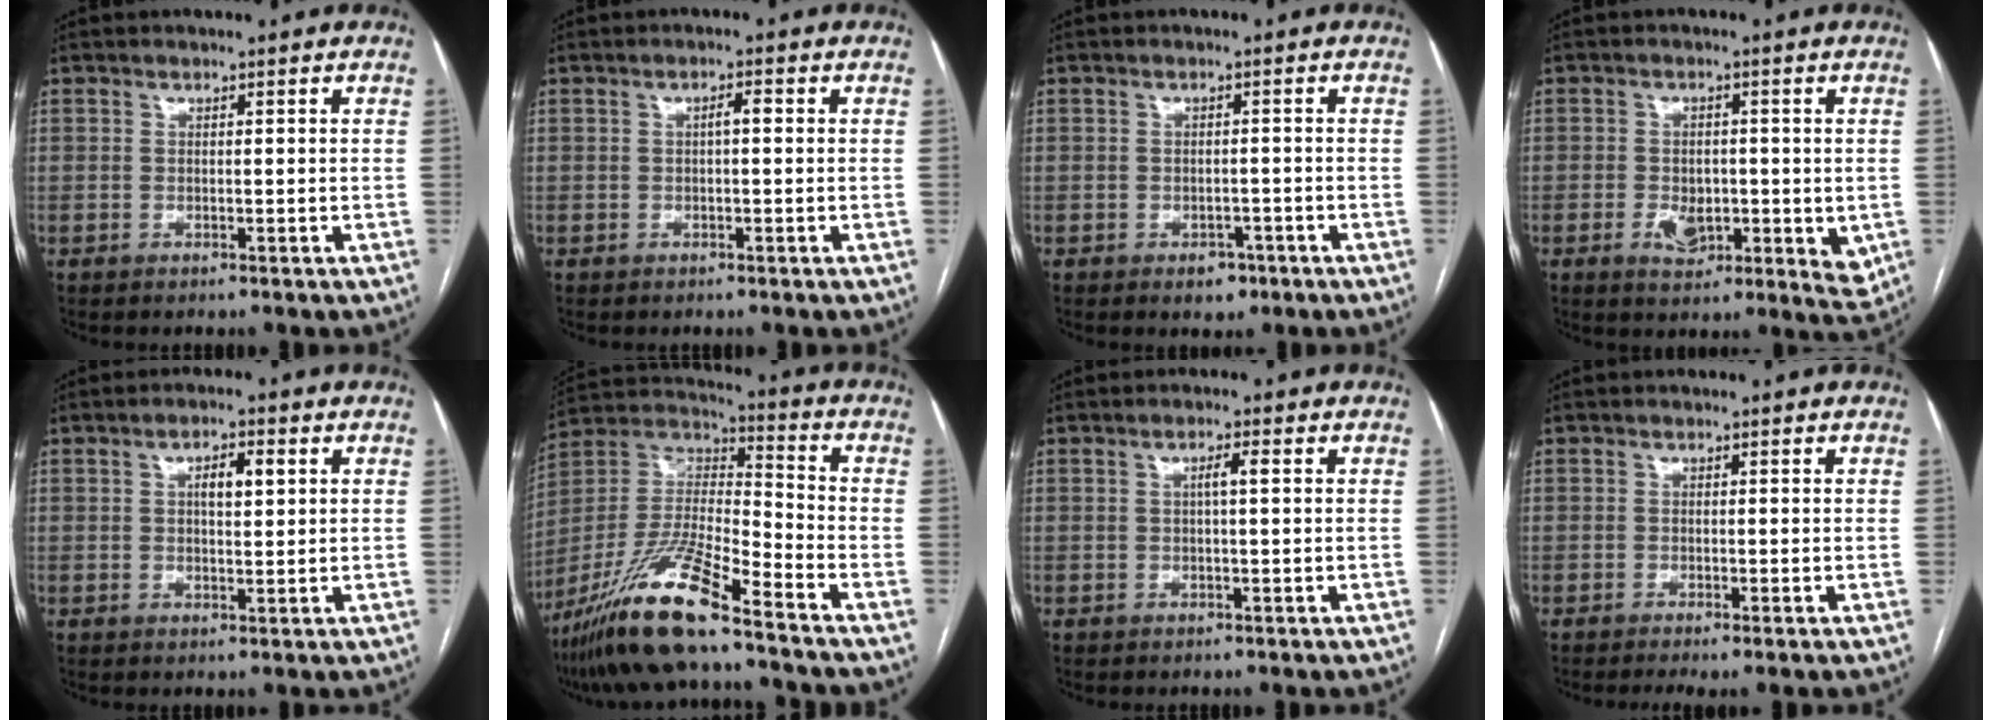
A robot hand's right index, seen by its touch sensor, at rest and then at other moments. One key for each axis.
{"total": 1.6, "fx": 0.1, "fy": 0.4, "fz": 1.6, "tx": -0.025, "ty": 0.005, "tz": 0.002}
{"total": 2.8, "fx": -1.6, "fy": 1.9, "fz": 1.3, "tx": -0.007, "ty": 0.006, "tz": -0.014}
{"total": 7.7, "fx": -1.4, "fy": 4.1, "fz": 6.4, "tx": -0.078, "ty": -0.009, "tz": -0.012}
{"total": 3.8, "fx": 1.1, "fy": 1.2, "fz": 3.4, "tx": -0.058, "ty": 0.007, "tz": 0.018}
{"total": 17.1, "fx": -12.2, "fy": 1.7, "fz": 11.8, "tx": -0.247, "ty": -0.015, "tz": -0.227}
{"total": 2.0, "fx": 0.3, "fy": 0.0, "fz": 1.9, "tx": -0.034, "ty": 0.004, "tz": 0.004}
{"total": 1.9, "fx": -1.2, "fy": 0.1, "fz": 1.5, "tx": -0.026, "ty": -0.006, "tz": -0.020}